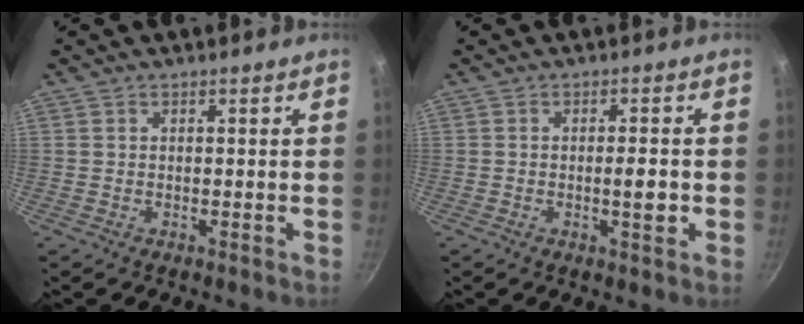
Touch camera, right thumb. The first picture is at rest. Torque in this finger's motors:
{"motor_torque": [1.75, 1.40, 1.24, -1.21, 0.16]}